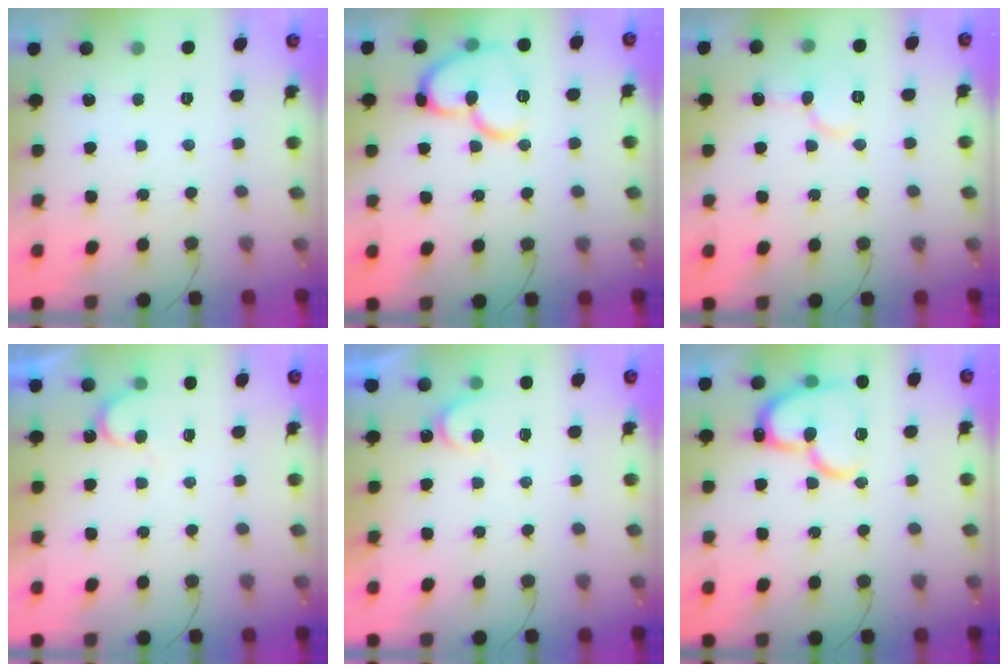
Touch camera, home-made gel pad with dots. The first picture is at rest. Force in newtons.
{"total": 15.4, "press": 15.3, "slide": 1.4}
{"total": 8.1, "press": 8.0, "slide": 1.1}
{"total": 4.1, "press": 4.1, "slide": 0.4}
{"total": 6.5, "press": 6.5, "slide": 0.5}
{"total": 17.3, "press": 17.2, "slide": 1.7}